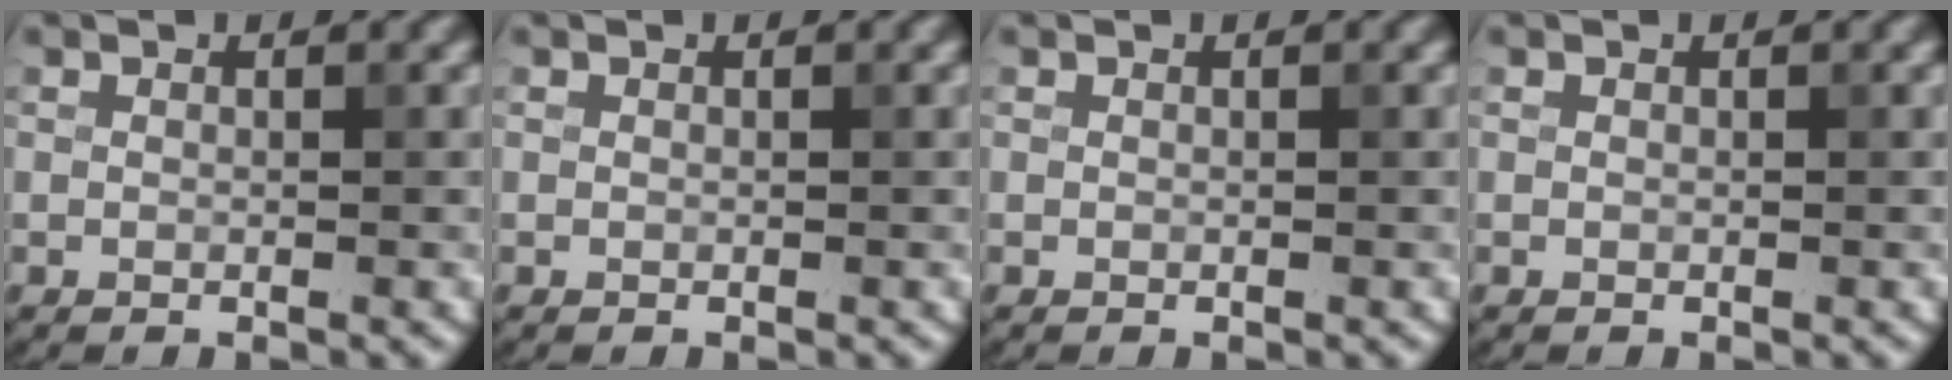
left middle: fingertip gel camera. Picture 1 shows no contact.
{"total": 0.0}
{"total": 0.0}
{"total": 0.0}